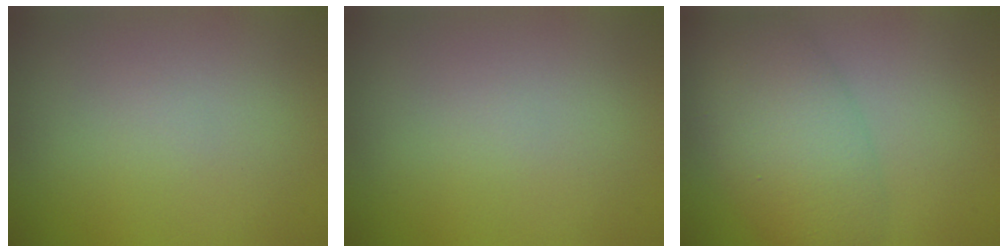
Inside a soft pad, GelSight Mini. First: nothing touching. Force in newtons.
{"total": 0.0}
{"total": 6.8, "press": 6.8, "slide": 0.1}